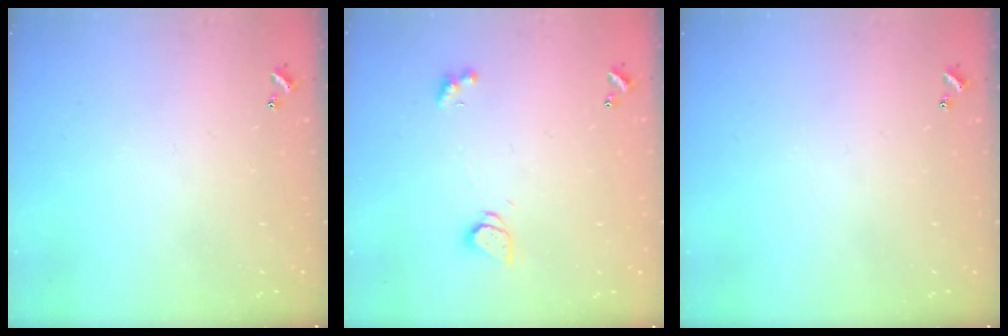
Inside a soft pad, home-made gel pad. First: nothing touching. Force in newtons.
{"total": 1.8, "press": 1.8, "slide": 0.4}
{"total": 0.0}